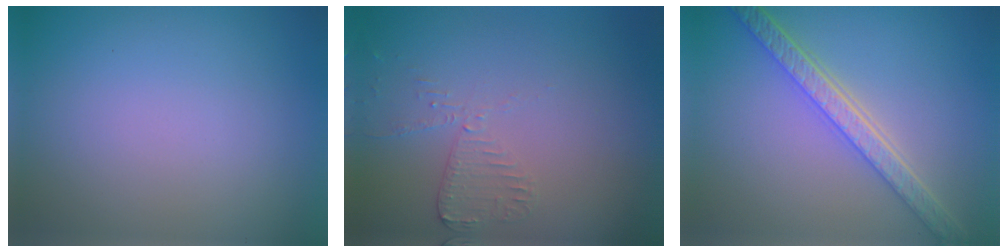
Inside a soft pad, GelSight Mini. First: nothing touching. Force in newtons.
{"total": 2.0, "press": 2.0, "slide": 0.3}
{"total": 5.1, "press": 4.2, "slide": 2.9}